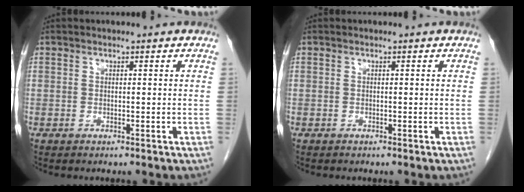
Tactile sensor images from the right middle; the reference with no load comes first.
{"total": 0.0}